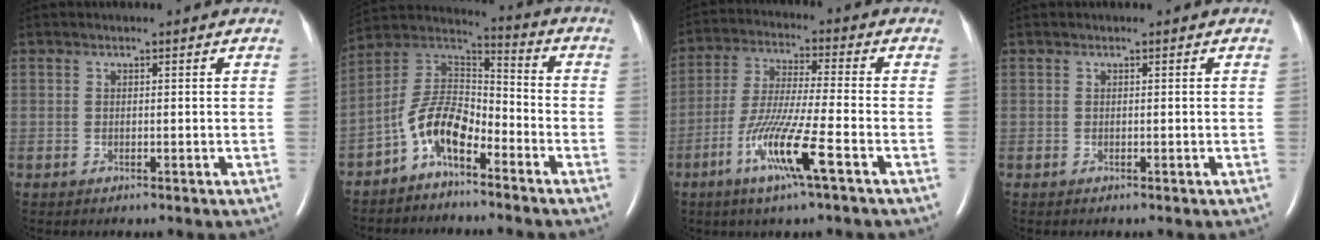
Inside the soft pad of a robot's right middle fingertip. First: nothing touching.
{"total": 9.4, "force": [-5.6, 4.1, 6.4], "torque": [-0.138, 0.030, -0.110]}
{"total": 10.9, "force": [-5.1, -0.3, 9.6], "torque": [-0.195, -0.018, -0.100]}
{"total": 0.0}